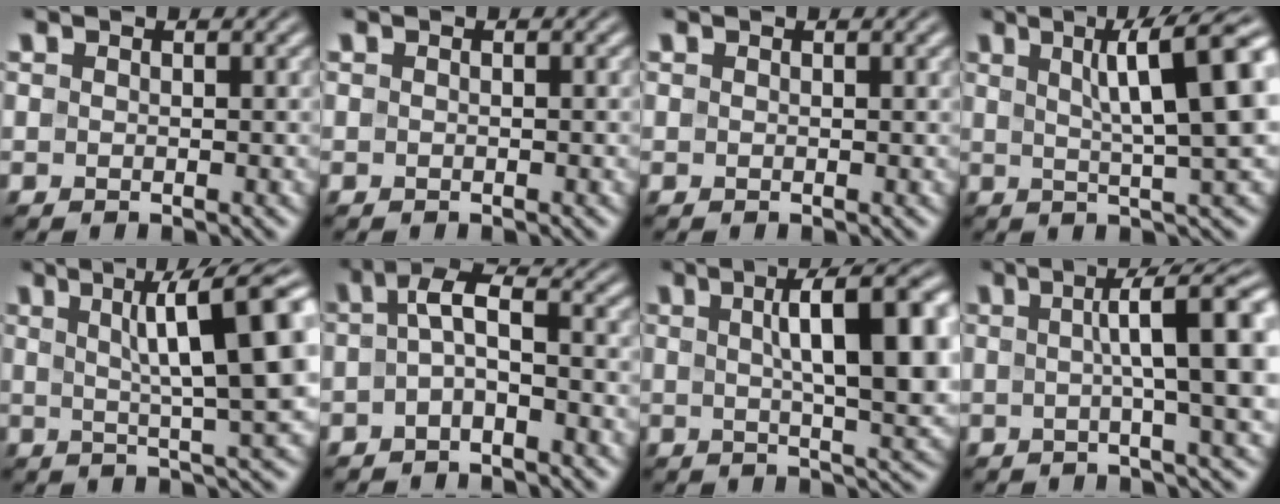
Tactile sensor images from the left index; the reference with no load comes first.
{"total": 0.0}
{"total": 0.6, "force": [0.4, 0.2, 0.5], "torque": [-0.007, 0.000, 0.007]}
{"total": 10.4, "force": [3.1, 2.3, 9.7], "torque": [-0.124, 0.014, 0.044]}
{"total": 10.9, "force": [2.7, 2.3, 10.3], "torque": [-0.136, 0.010, 0.038]}
{"total": 3.2, "force": [-0.6, 1.3, 2.9], "torque": [-0.058, 0.011, -0.018]}
{"total": 11.6, "force": [2.4, 3.6, 10.7], "torque": [-0.134, 0.006, 0.034]}
{"total": 10.3, "force": [1.5, 2.7, 9.9], "torque": [-0.108, 0.018, 0.014]}